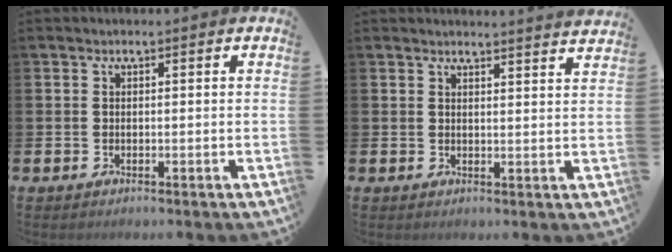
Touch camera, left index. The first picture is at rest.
{"total": 2.9, "force": [2.9, -0.4, -0.2], "torque": [0.008, -0.022, 0.051]}